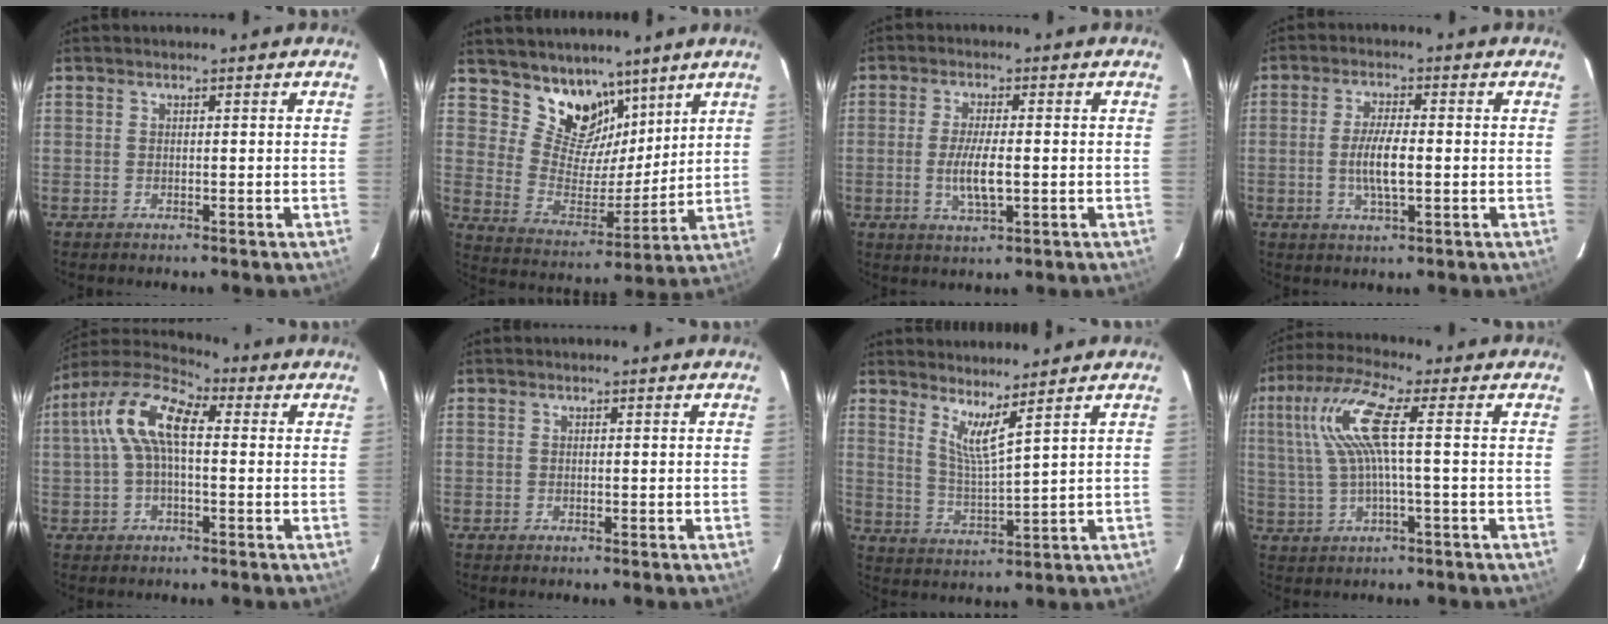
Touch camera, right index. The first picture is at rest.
{"total": 12.7, "force": [9.0, 7.6, 4.6], "torque": [-0.086, -0.005, 0.169]}
{"total": 6.1, "force": [-1.0, 1.5, 5.9], "torque": [-0.115, -0.008, -0.018]}
{"total": 6.0, "force": [-0.8, 1.4, 5.8], "torque": [-0.112, -0.003, -0.015]}
{"total": 11.2, "force": [1.3, 5.0, 9.9], "torque": [-0.199, 0.031, 0.014]}
{"total": 0.0}
{"total": 5.7, "force": [4.2, -0.5, 3.8], "torque": [-0.069, -0.013, 0.078]}
{"total": 9.6, "force": [1.2, 0.7, 9.5], "torque": [-0.187, 0.009, 0.031]}